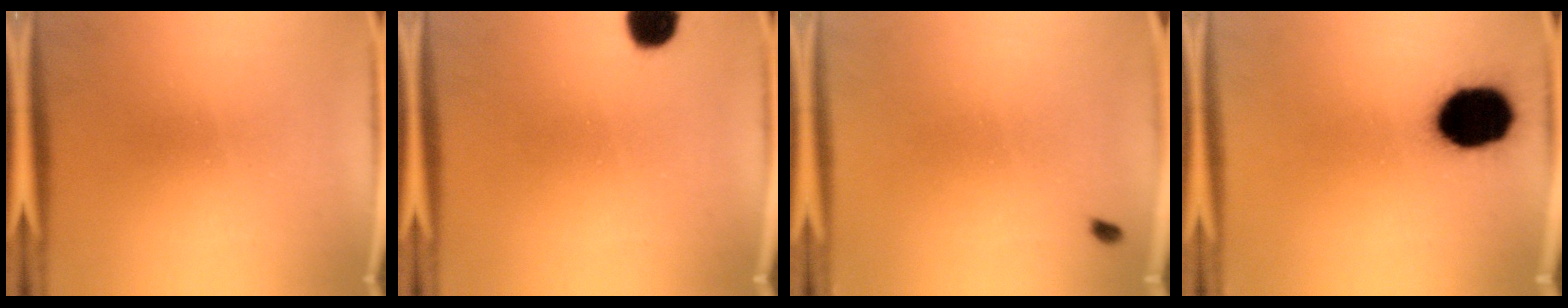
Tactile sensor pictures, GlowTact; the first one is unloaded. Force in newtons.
{"total": 6.4}
{"total": 0.8}
{"total": 18.6}